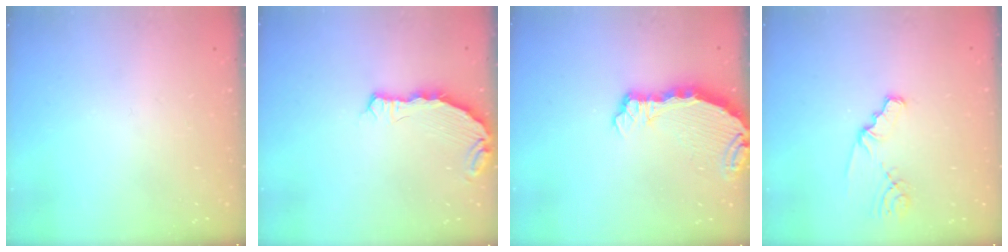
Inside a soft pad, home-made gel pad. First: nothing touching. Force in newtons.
{"total": 7.1, "press": 5.4, "slide": 4.7}
{"total": 5.8, "press": 5.7, "slide": 1.2}
{"total": 1.9, "press": 1.9, "slide": 0.3}